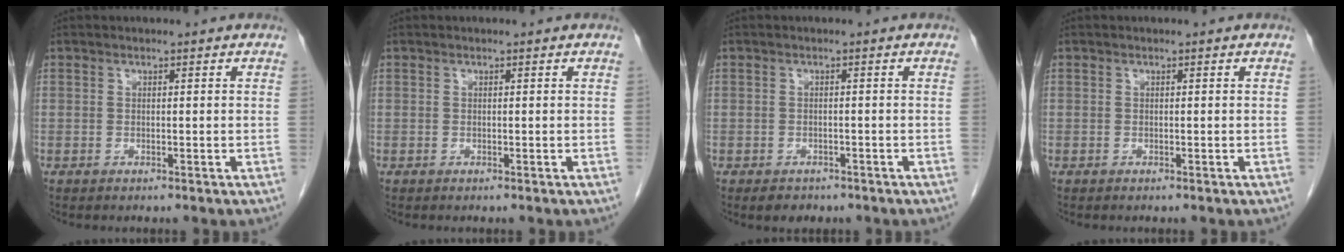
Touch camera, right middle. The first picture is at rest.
{"total": 0.0}
{"total": 2.7, "force": [-1.9, 1.6, 0.8], "torque": [-0.012, 0.001, -0.021]}
{"total": 0.0}